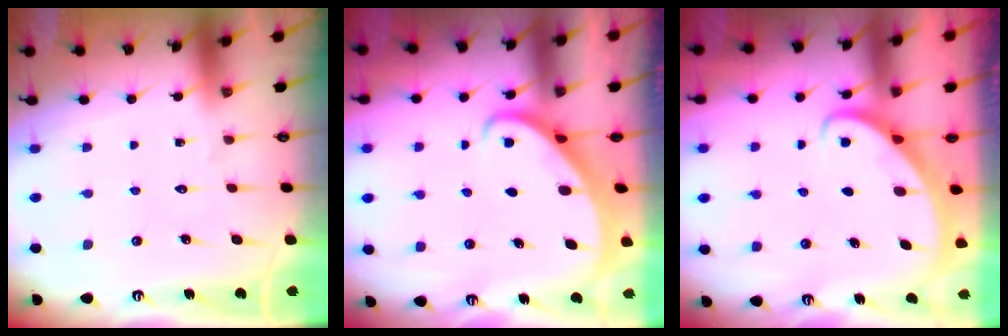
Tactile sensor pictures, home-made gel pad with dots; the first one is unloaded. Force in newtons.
{"total": 2.5, "press": 2.5, "slide": 0.2}
{"total": 2.9, "press": 2.9, "slide": 0.2}